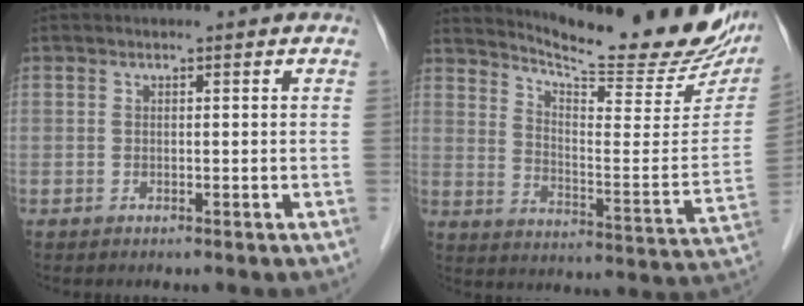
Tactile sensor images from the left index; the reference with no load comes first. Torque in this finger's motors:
{"motor_torque": [0.92, -1.22, 0.12, 0.04]}